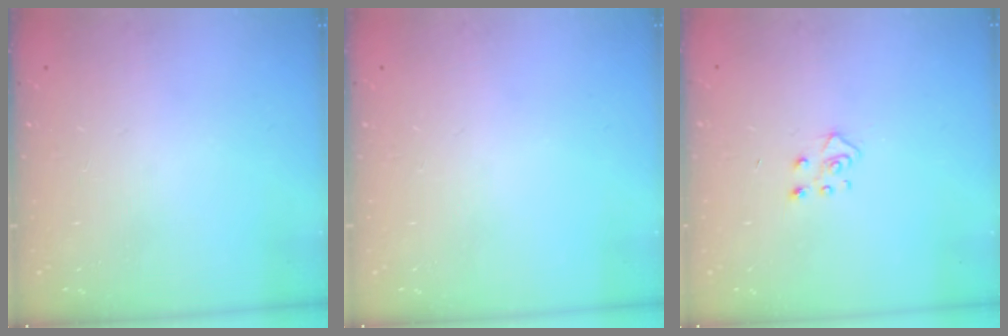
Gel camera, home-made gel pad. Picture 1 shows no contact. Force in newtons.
{"total": 0.0}
{"total": 5.5, "press": 5.5, "slide": 0.5}